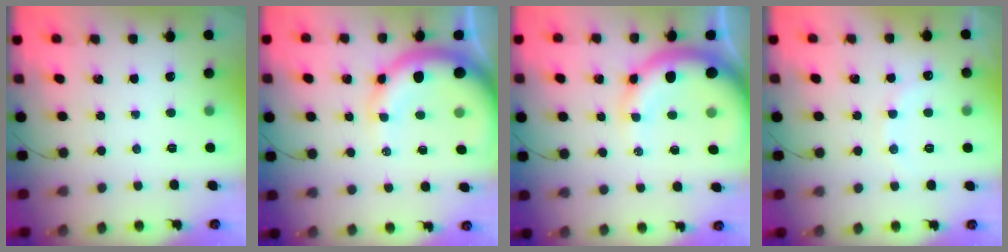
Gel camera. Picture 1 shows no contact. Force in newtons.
{"total": 12.6, "press": 12.3, "slide": 2.9}
{"total": 12.6, "press": 12.3, "slide": 2.9}
{"total": 7.7, "press": 7.5, "slide": 1.6}